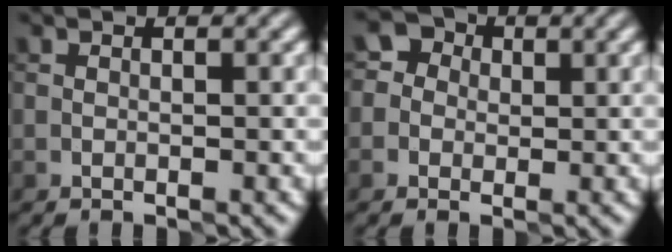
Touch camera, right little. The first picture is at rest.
{"total": 3.1, "force": [0.7, 2.8, 1.0], "torque": [-0.001, 0.016, -0.011]}